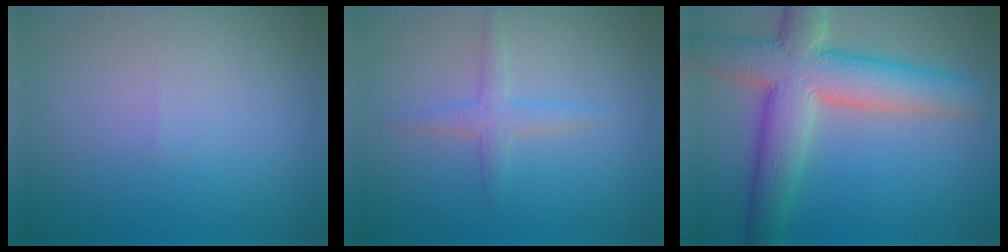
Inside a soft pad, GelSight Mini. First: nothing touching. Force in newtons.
{"total": 1.7, "press": 1.7, "slide": 0.1}
{"total": 9.1, "press": 9.1, "slide": 0.6}